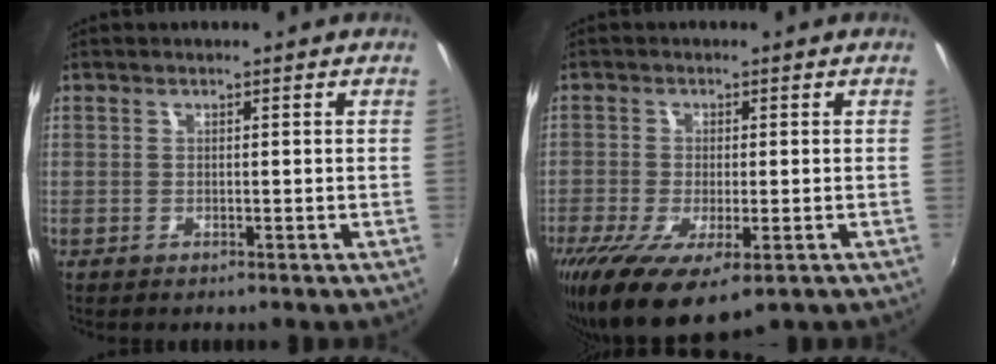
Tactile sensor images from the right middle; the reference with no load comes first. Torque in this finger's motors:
{"motor_torque": [1.41, -0.73, 0.40, 0.21]}